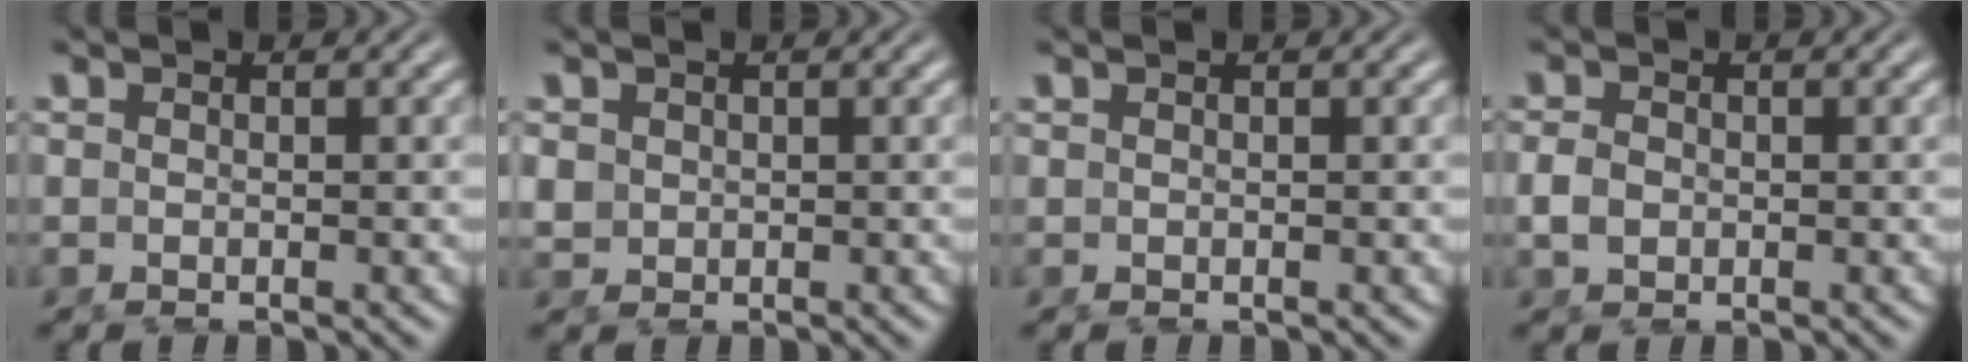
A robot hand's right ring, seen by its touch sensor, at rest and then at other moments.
{"total": 1.6, "force": [0.3, 1.4, 0.5], "torque": [-0.023, -0.010, 0.015]}
{"total": 0.0}
{"total": 1.0, "force": [-0.2, 0.7, 0.7], "torque": [-0.024, -0.005, 0.001]}